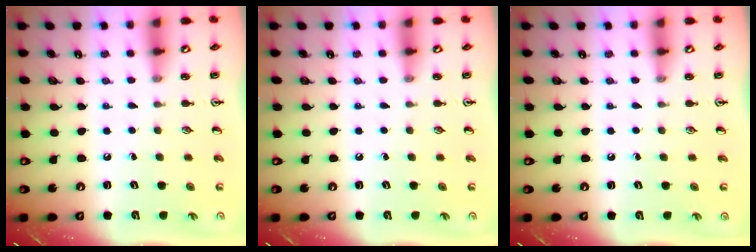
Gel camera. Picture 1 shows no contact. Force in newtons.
{"total": 0.0}
{"total": 0.0}